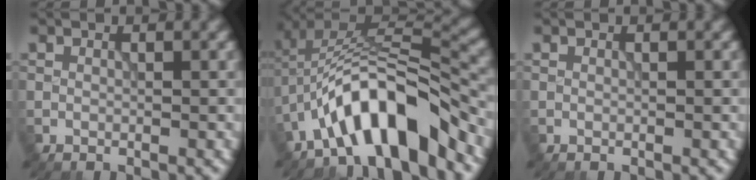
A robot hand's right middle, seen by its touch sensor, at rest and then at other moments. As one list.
[{"total": 10.5, "force": [-5.7, 3.6, 8.0], "torque": [-0.127, 0.017, -0.103]}, {"total": 0.0}]